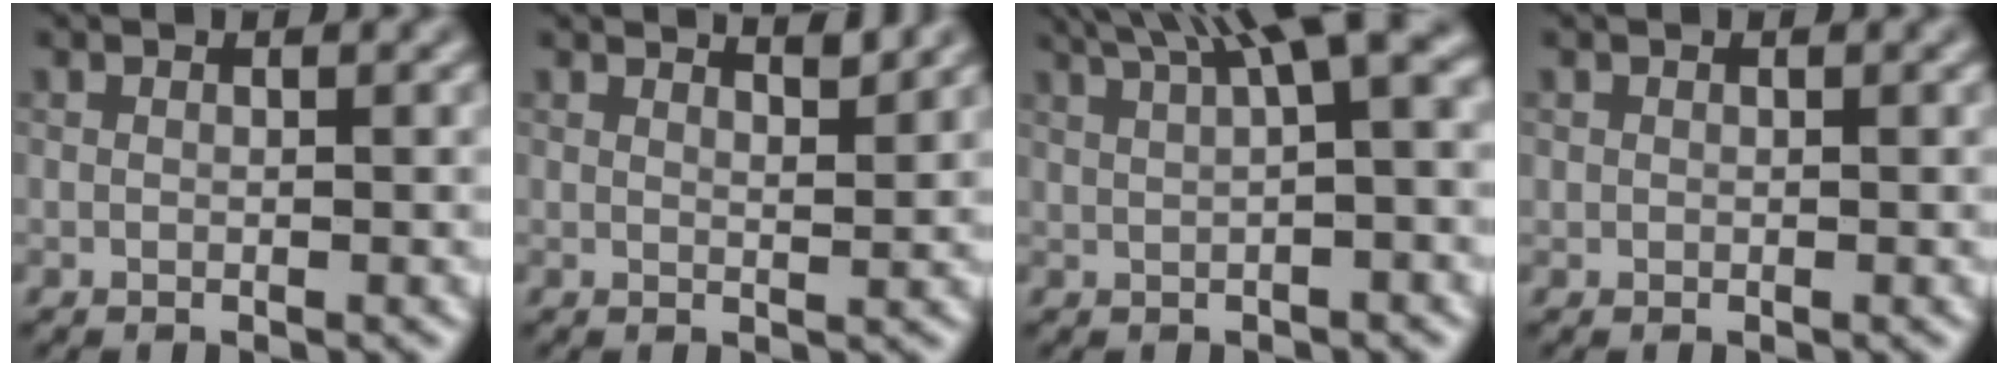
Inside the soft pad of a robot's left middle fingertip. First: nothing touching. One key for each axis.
{"total": 2.6, "fx": 2.3, "fy": 0.4, "fz": 0.9, "tx": 0.011, "ty": 0.015, "tz": 0.021}
{"total": 7.9, "fx": 4.0, "fy": 1.9, "fz": 6.5, "tx": -0.085, "ty": 0.034, "tz": 0.063}
{"total": 0.0}